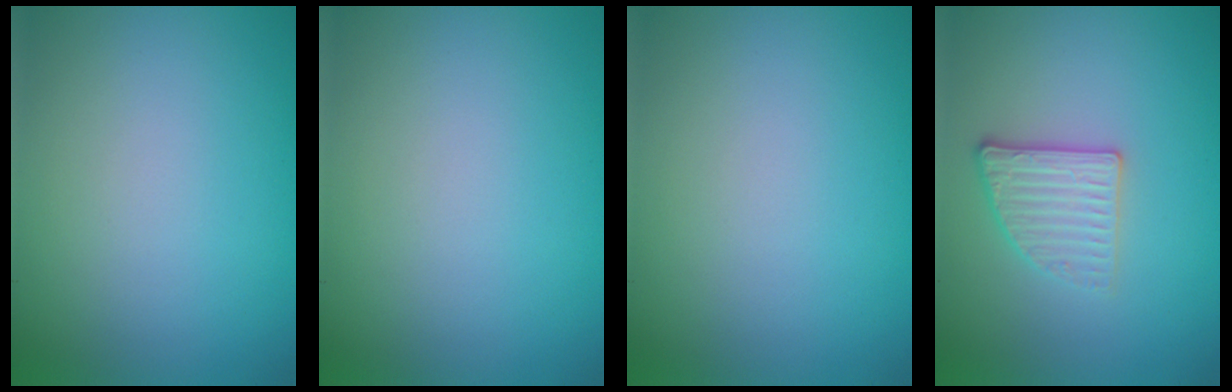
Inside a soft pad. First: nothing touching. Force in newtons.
{"total": 0.0}
{"total": 0.0}
{"total": 2.7, "press": 2.5, "slide": 1.0}